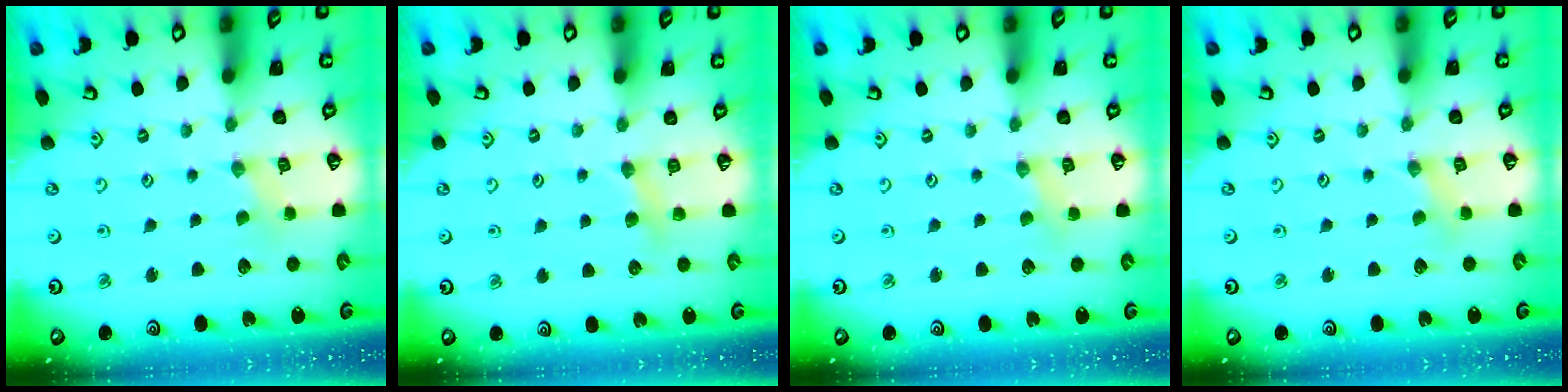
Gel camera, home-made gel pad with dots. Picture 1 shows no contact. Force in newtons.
{"total": 4.4, "press": 4.3, "slide": 0.6}
{"total": 2.0, "press": 1.9, "slide": 0.4}
{"total": 1.3, "press": 1.3, "slide": 0.2}